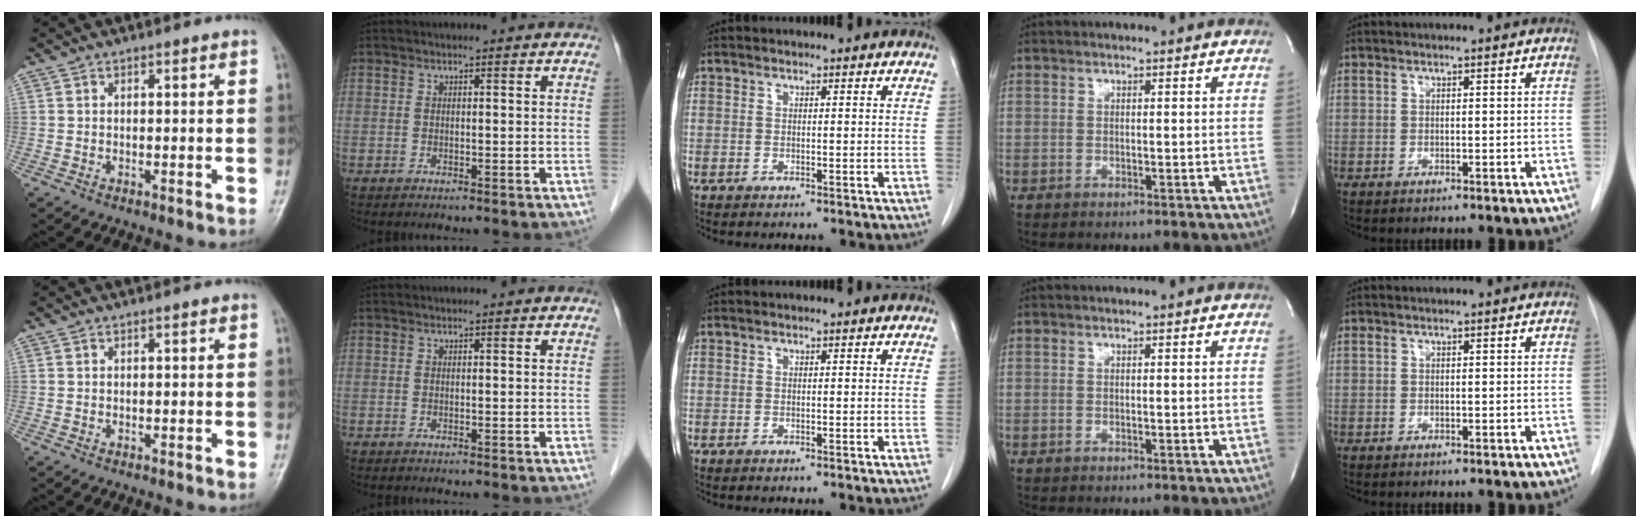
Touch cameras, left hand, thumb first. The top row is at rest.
{}